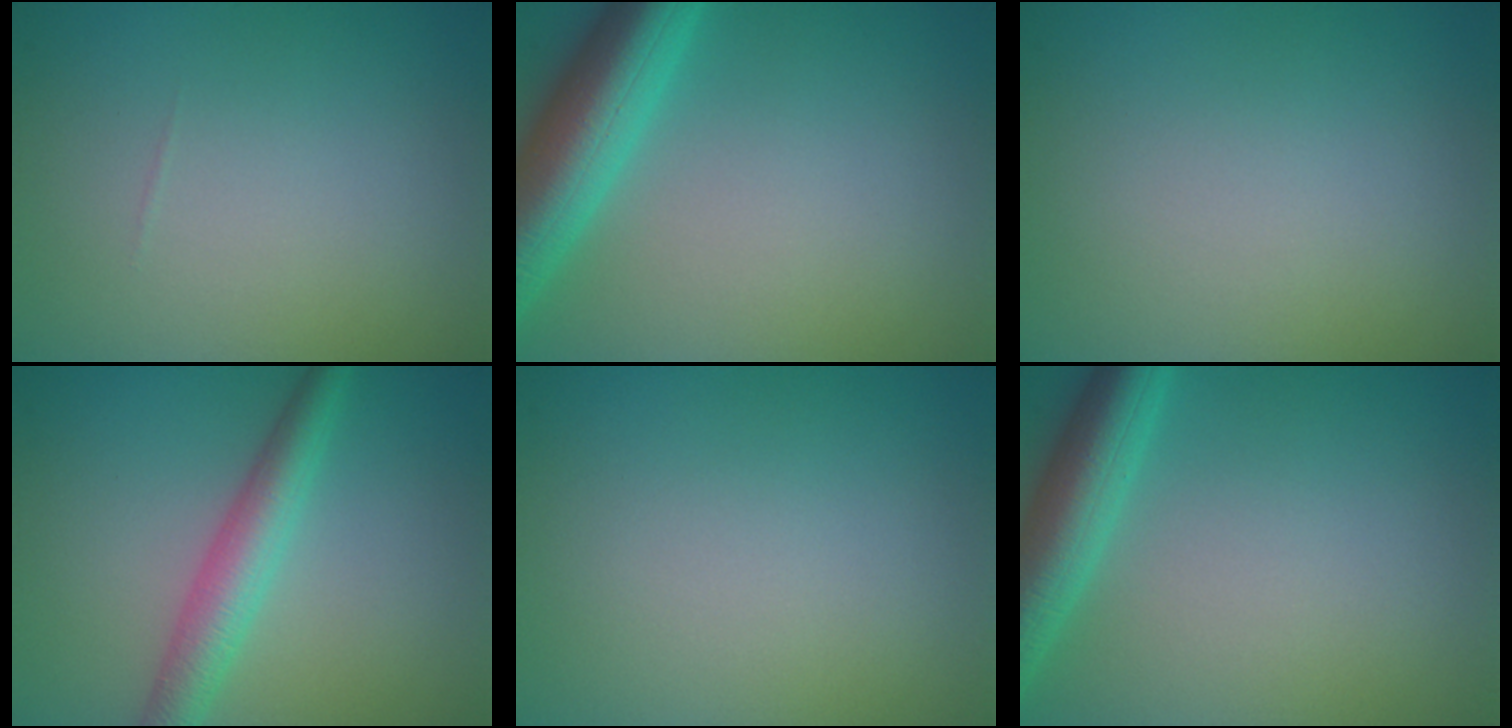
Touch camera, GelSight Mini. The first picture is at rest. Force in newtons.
{"total": 8.0, "press": 8.0, "slide": 0.3}
{"total": 0.0}
{"total": 3.9, "press": 3.9, "slide": 0.1}
{"total": 0.0}
{"total": 5.5, "press": 5.5, "slide": 0.2}